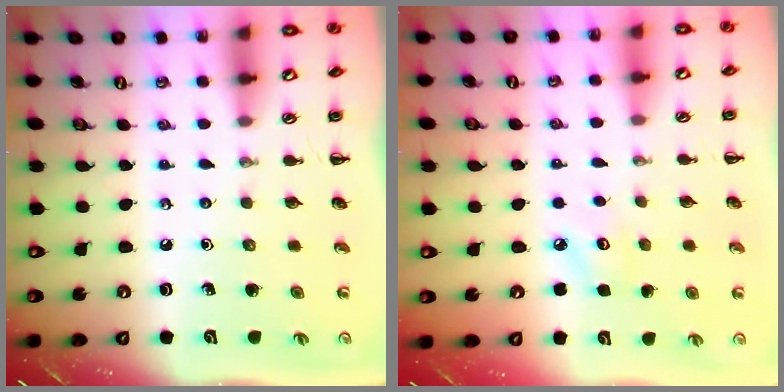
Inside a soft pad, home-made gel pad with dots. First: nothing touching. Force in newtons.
{"total": 3.5, "press": 3.4, "slide": 0.9}